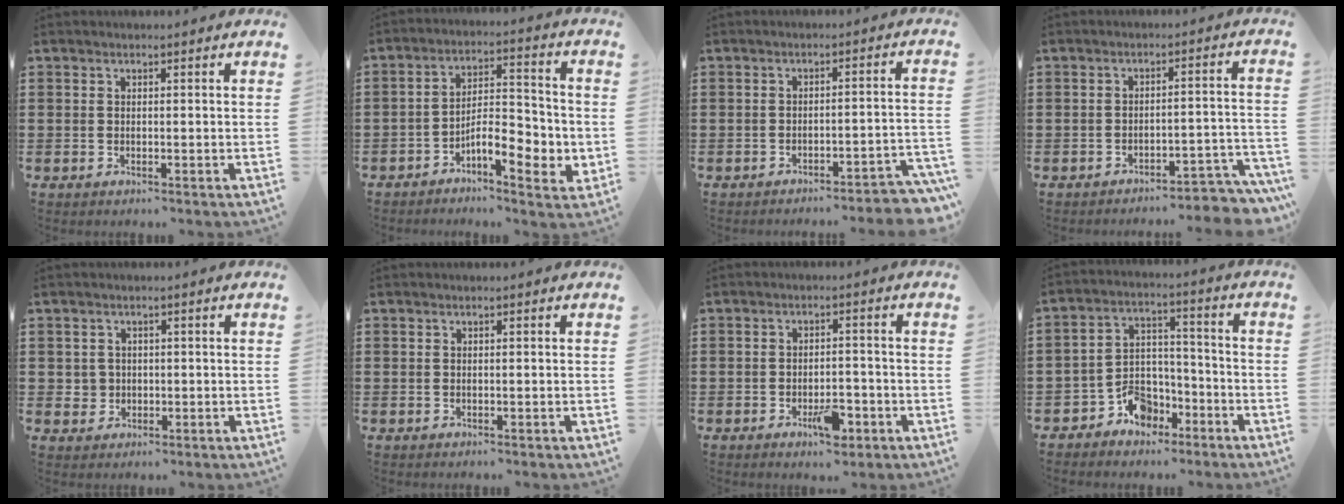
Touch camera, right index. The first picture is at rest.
{"total": 7.5, "force": [-3.4, 2.6, 6.1], "torque": [-0.096, 0.001, -0.061]}
{"total": 3.3, "force": [-3.1, -0.1, 1.2], "torque": [-0.025, -0.007, -0.065]}
{"total": 4.2, "force": [-4.0, 0.2, 1.4], "torque": [-0.026, -0.005, -0.081]}
{"total": 1.9, "force": [-0.1, 1.9, 0.3], "torque": [-0.015, 0.008, -0.004]}
{"total": 0.0}
{"total": 5.3, "force": [-2.6, 2.1, 4.0], "torque": [-0.066, 0.004, -0.043]}
{"total": 5.9, "force": [-4.2, 3.9, 1.6], "torque": [-0.040, 0.017, -0.080]}